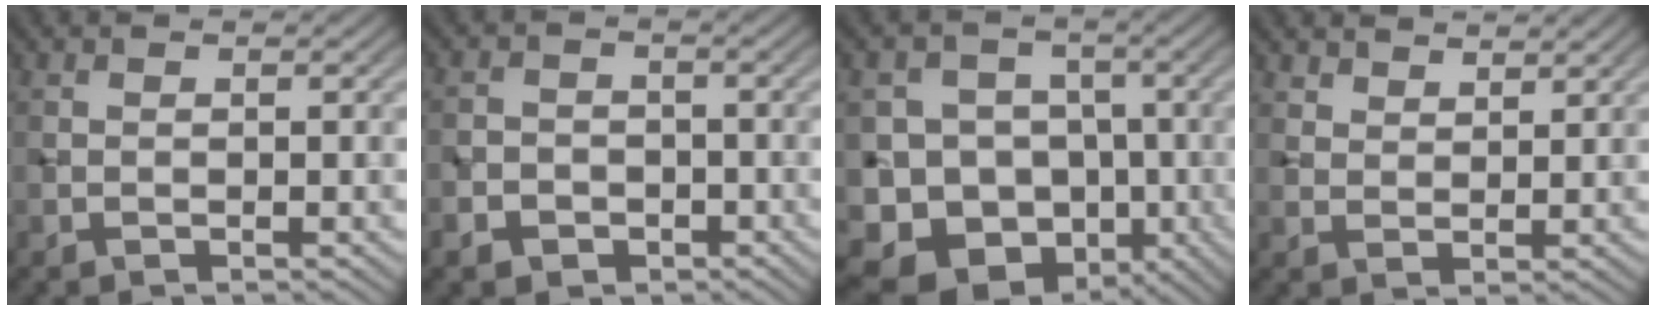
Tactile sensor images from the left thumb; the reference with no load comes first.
{"total": 4.1, "force": [-2.4, 3.1, 1.3], "torque": [-0.017, -0.004, -0.049]}
{"total": 13.2, "force": [-5.1, 11.3, 4.7], "torque": [-0.102, -0.022, -0.109]}
{"total": 3.6, "force": [3.1, 1.4, 1.2], "torque": [-0.025, -0.010, 0.075]}